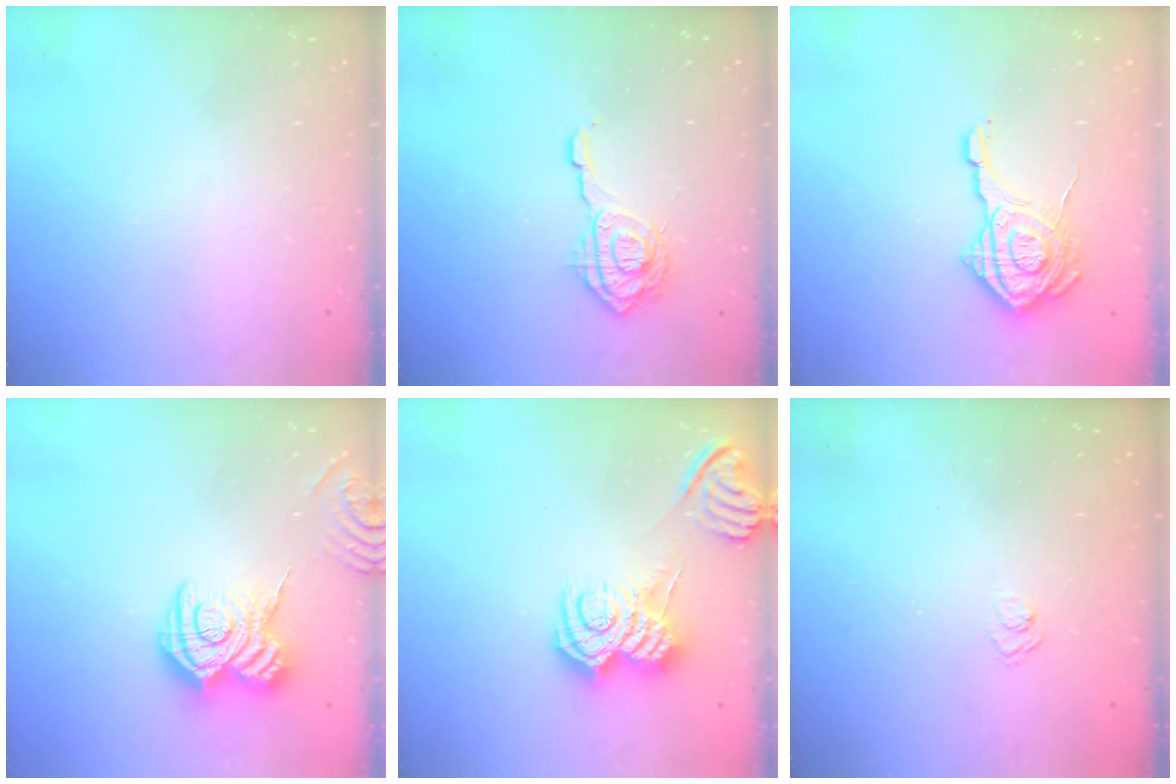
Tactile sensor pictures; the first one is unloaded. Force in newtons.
{"total": 12.4, "press": 12.4, "slide": 1.3}
{"total": 18.4, "press": 18.3, "slide": 1.1}
{"total": 14.7, "press": 14.6, "slide": 1.0}
{"total": 11.4, "press": 11.4, "slide": 0.6}
{"total": 2.4, "press": 2.0, "slide": 1.3}